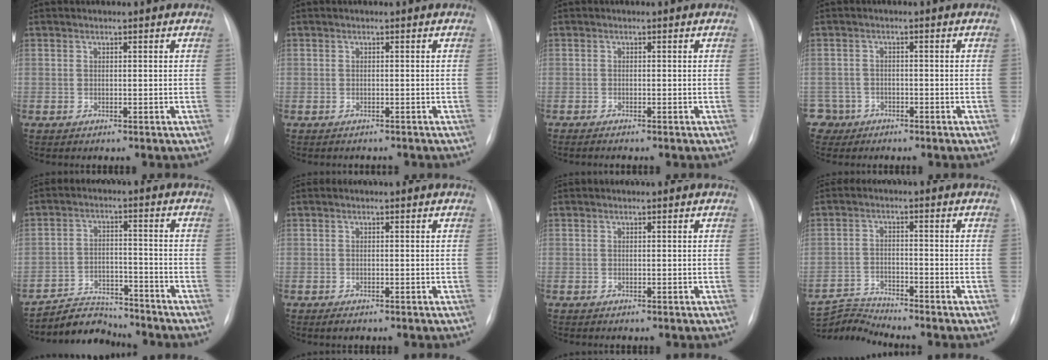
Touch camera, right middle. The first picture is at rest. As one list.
[{"total": 1.6, "force": [-1.4, 0.8, 0.0], "torque": [-0.002, 0.000, -0.019]}, {"total": 1.6, "force": [-1.3, -0.1, 0.9], "torque": [-0.013, -0.003, -0.016]}, {"total": 3.7, "force": [-2.3, 2.8, -0.8], "torque": [0.016, 0.009, -0.042]}, {"total": 6.9, "force": [-6.7, 1.5, -0.4], "torque": [0.003, 0.009, -0.114]}, {"total": 0.9, "force": [-0.6, 0.4, 0.5], "torque": [-0.010, -0.002, -0.005]}, {"total": 0.0}, {"total": 5.1, "force": [-4.4, -1.9, -1.7], "torque": [0.023, -0.014, -0.082]}]